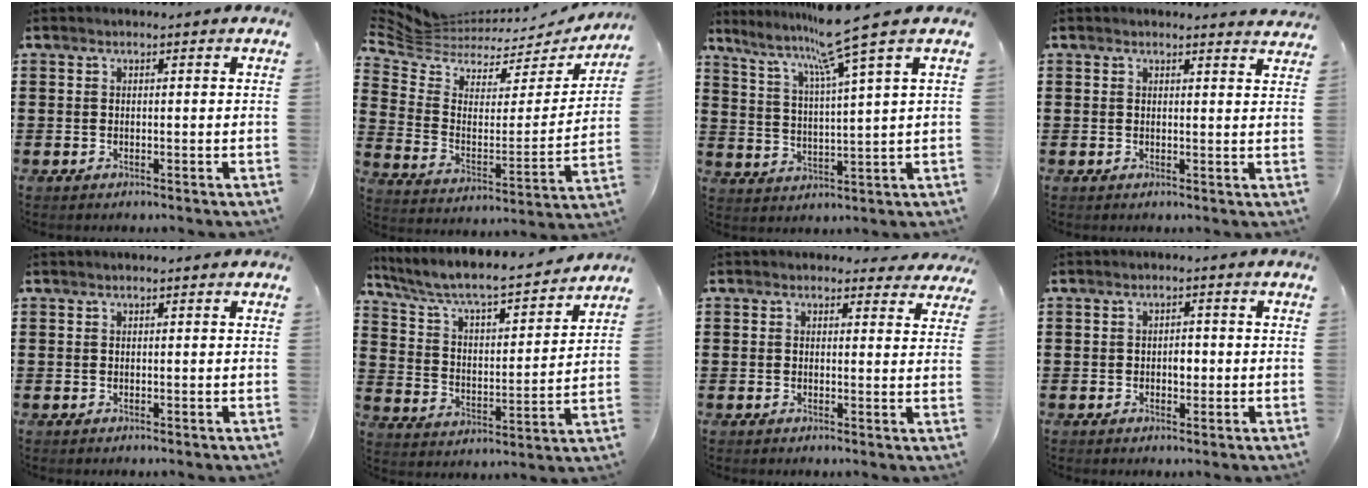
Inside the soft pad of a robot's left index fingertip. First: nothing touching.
{"total": 5.5, "force": [4.7, 2.2, 1.8], "torque": [-0.074, -0.038, 0.078]}
{"total": 9.1, "force": [6.9, -1.2, 5.8], "torque": [-0.135, -0.035, 0.111]}
{"total": 1.6, "force": [1.6, 0.0, 0.2], "torque": [0.000, -0.004, 0.029]}
{"total": 0.0}
{"total": 6.5, "force": [5.7, 0.7, 3.0], "torque": [-0.082, -0.041, 0.088]}
{"total": 2.1, "force": [1.9, 0.8, 0.4], "torque": [0.001, -0.004, 0.032]}
{"total": 1.6, "force": [-0.2, 1.1, 1.2], "torque": [-0.014, 0.003, -0.008]}